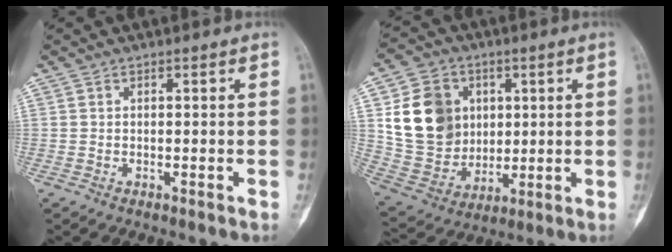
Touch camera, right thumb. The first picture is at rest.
{"total": 16.4, "force": [3.8, 13.7, 8.2], "torque": [-0.120, -0.006, 0.086]}